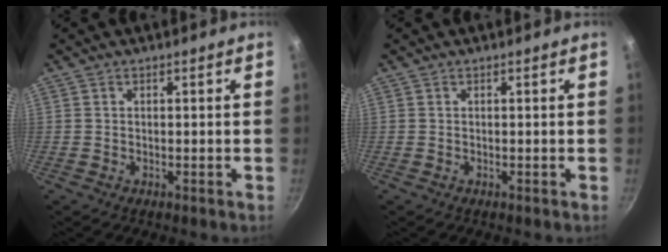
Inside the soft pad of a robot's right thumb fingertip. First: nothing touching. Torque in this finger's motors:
{"motor_torque": [-0.16, 0.16, 0.01, -0.01, 0.00]}